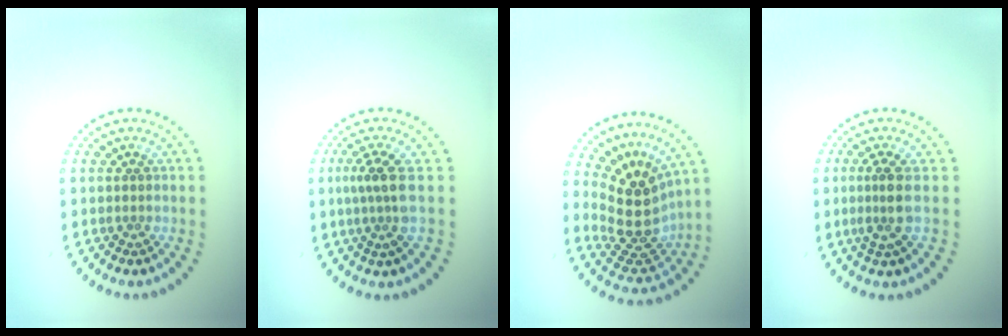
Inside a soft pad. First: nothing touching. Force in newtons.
{"total": 2.9, "press": 2.1, "slide": 2.0}
{"total": 4.9, "press": 3.9, "slide": 2.9}
{"total": 2.5, "press": 1.8, "slide": 1.7}